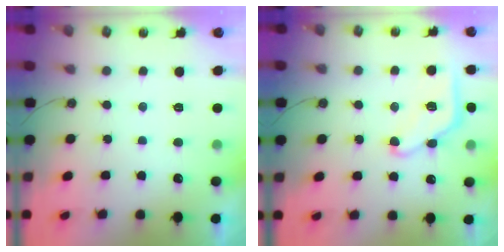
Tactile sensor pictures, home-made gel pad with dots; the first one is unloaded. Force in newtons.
{"total": 12.2, "press": 12.2, "slide": 0.7}